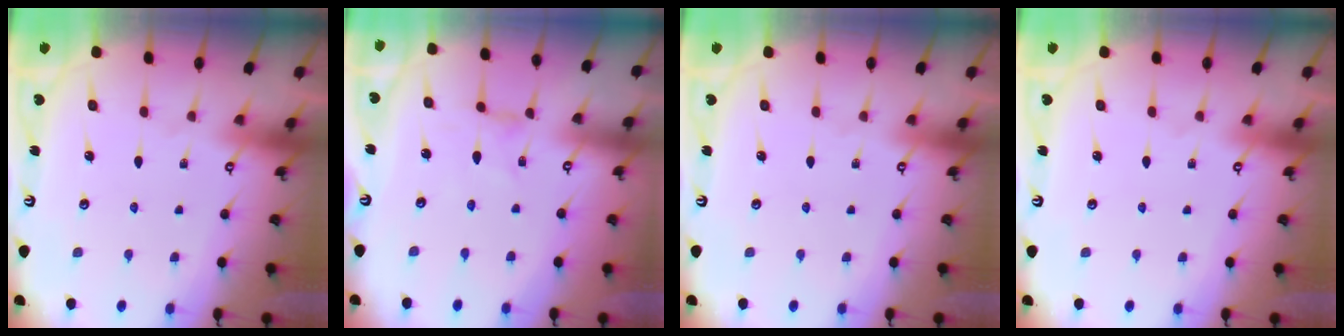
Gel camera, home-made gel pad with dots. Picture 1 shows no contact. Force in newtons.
{"total": 0.0}
{"total": 0.0}
{"total": 0.0}